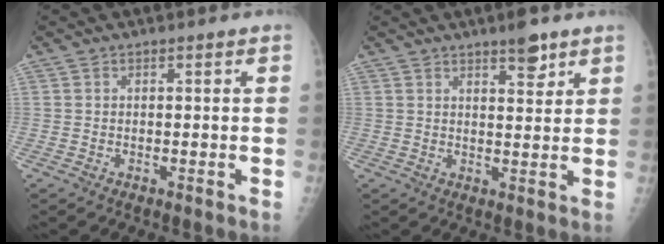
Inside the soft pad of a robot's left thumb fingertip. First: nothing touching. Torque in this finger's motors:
{"motor_torque": [0.01, 0.11, 0.21, 0.36, 0.00]}